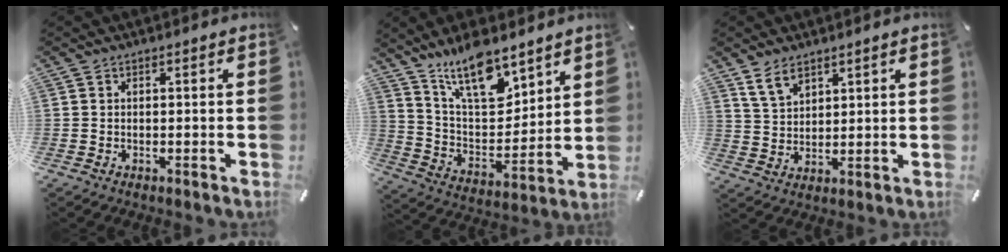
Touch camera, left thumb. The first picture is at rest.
{"total": 15.6, "force": [12.3, 6.1, 7.5], "torque": [-0.147, -0.075, 0.223]}
{"total": 5.7, "force": [4.3, 3.2, 1.9], "torque": [-0.049, -0.008, 0.084]}